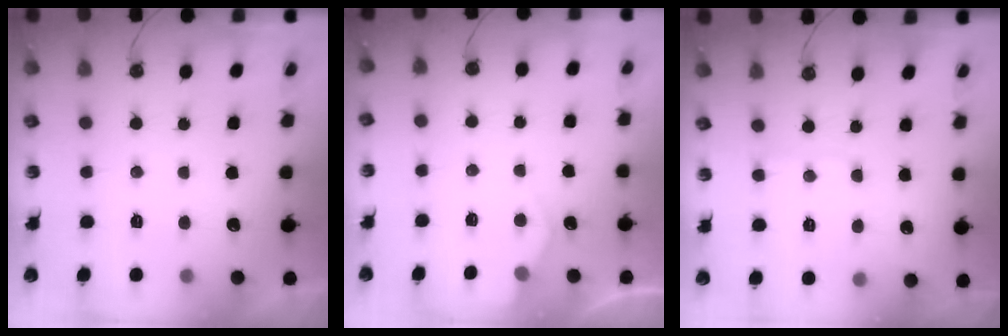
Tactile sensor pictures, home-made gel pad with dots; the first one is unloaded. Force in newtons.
{"total": 3.8, "press": 3.8, "slide": 0.5}
{"total": 2.5, "press": 2.5, "slide": 0.4}